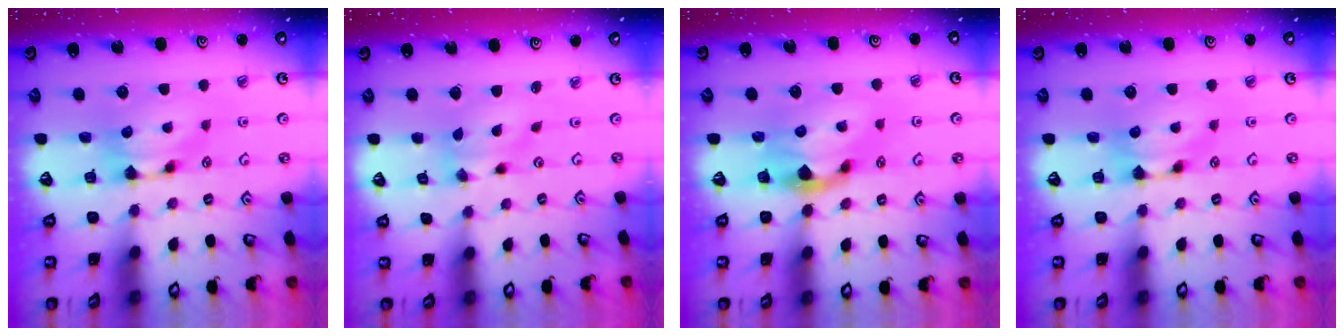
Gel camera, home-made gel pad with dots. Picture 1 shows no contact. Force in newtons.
{"total": 1.6, "press": 1.0, "slide": 1.3}
{"total": 2.3, "press": 1.9, "slide": 1.3}
{"total": 0.0}